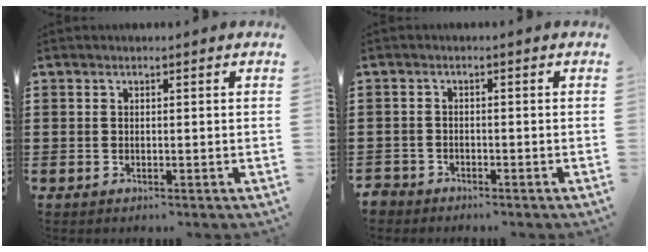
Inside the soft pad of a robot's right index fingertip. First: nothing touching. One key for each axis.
{"total": 2.0, "fx": -1.9, "fy": 0.8, "fz": -0.2, "tx": -0.003, "ty": 0.001, "tz": -0.043}